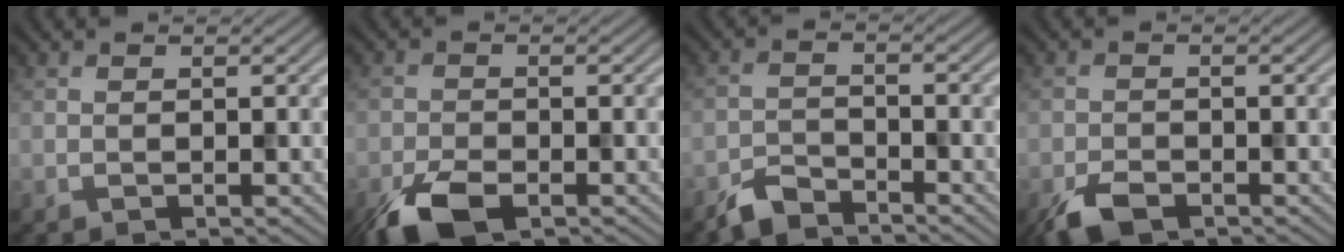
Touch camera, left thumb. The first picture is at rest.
{"total": 6.0, "force": [-3.7, 2.6, 3.9], "torque": [-0.081, -0.013, -0.076]}
{"total": 3.5, "force": [-3.2, 0.9, 1.0], "torque": [-0.020, -0.002, -0.074]}
{"total": 3.9, "force": [-2.7, 1.7, 2.3], "torque": [-0.048, -0.008, -0.056]}